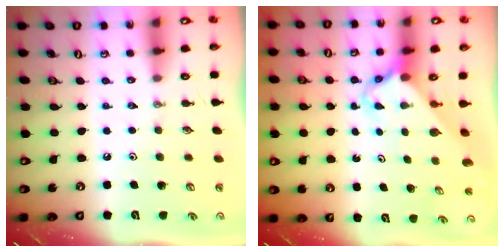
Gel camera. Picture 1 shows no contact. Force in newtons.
{"total": 2.7, "press": 2.7, "slide": 0.2}